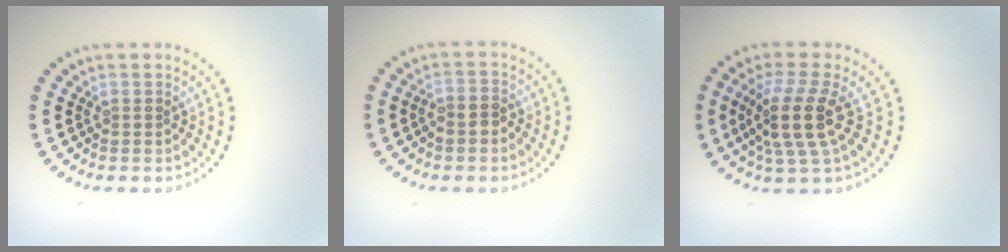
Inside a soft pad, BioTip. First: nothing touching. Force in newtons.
{"total": 1.3, "press": 1.1, "slide": 0.7}
{"total": 4.3, "press": 3.4, "slide": 2.7}